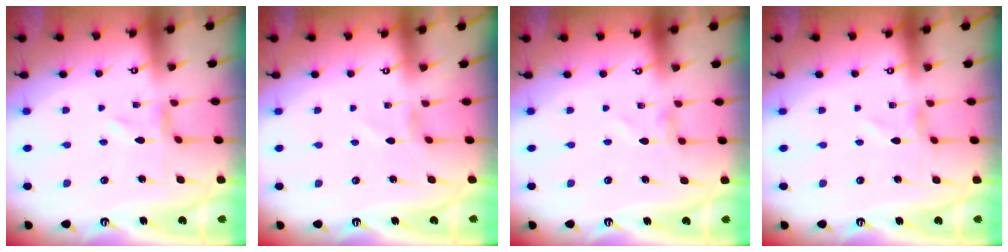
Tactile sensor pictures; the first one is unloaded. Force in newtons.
{"total": 0.0}
{"total": 0.8, "press": 0.7, "slide": 0.1}
{"total": 1.0, "press": 1.0, "slide": 0.1}